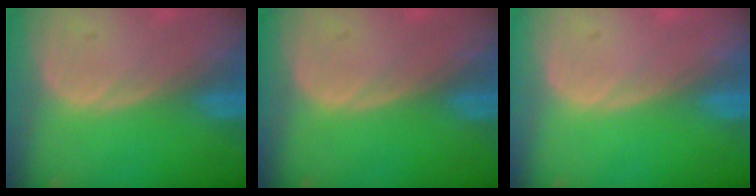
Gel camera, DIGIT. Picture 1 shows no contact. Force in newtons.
{"total": 0.0}
{"total": 0.0}